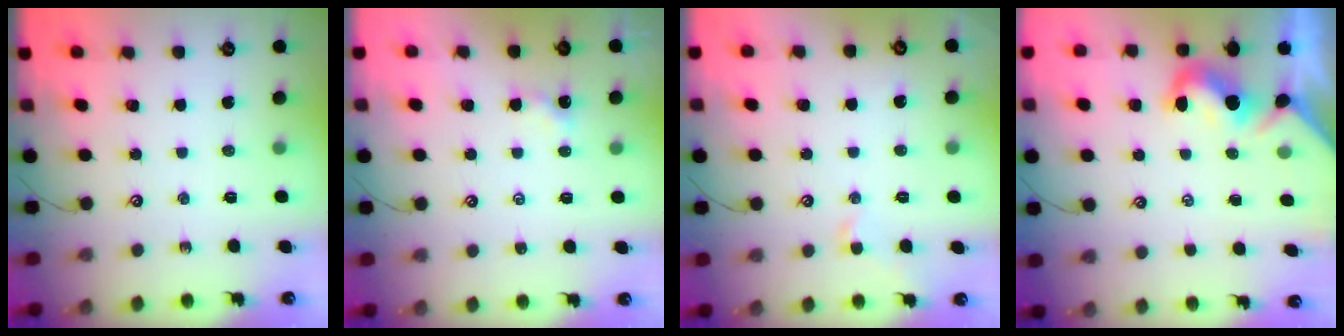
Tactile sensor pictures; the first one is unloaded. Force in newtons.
{"total": 0.6, "press": 0.5, "slide": 0.2}
{"total": 0.5, "press": 0.1, "slide": 0.5}
{"total": 1.9, "press": 1.8, "slide": 0.6}